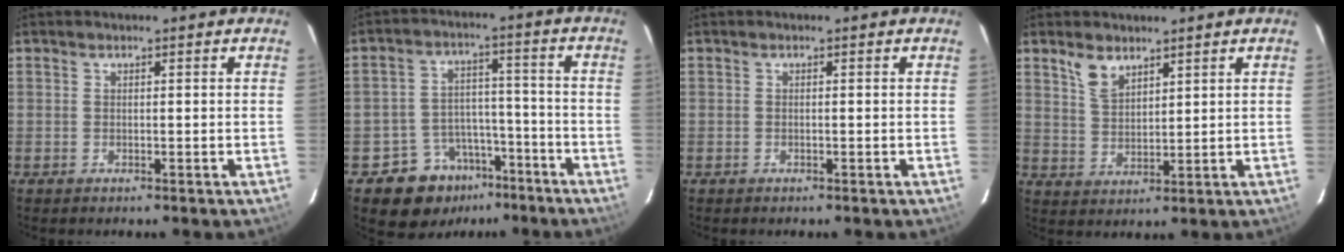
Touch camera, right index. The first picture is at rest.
{"total": 9.9, "force": [-6.4, 7.3, 2.0], "torque": [-0.045, 0.036, -0.086]}
{"total": 0.0}
{"total": 5.3, "force": [3.8, 2.5, 2.8], "torque": [-0.051, 0.003, 0.078]}